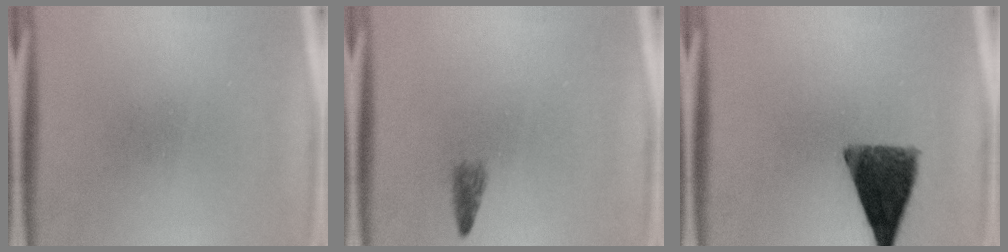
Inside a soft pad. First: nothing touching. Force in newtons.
{"total": 1.4}
{"total": 10.5}